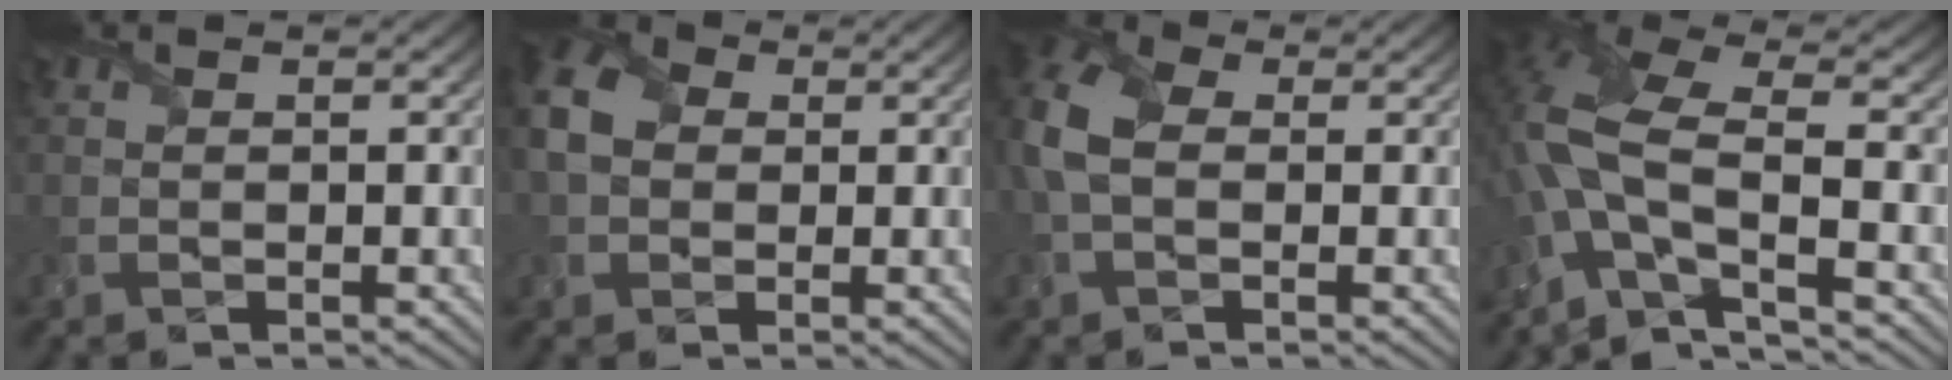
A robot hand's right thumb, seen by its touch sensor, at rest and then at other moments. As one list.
[{"total": 7.0, "force": [0.6, 5.6, 4.2], "torque": [-0.124, 0.011, -0.003]}, {"total": 6.9, "force": [0.4, 4.7, 5.0], "torque": [-0.140, 0.007, -0.005]}, {"total": 10.7, "force": [-3.4, 4.0, 9.3], "torque": [-0.214, -0.001, -0.078]}]